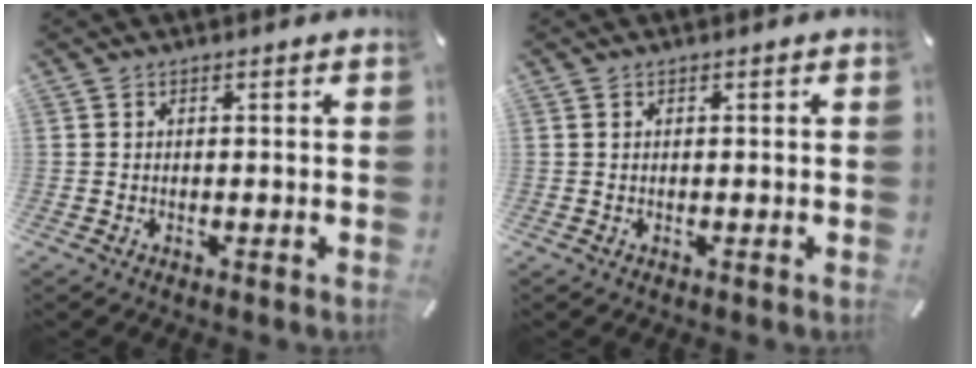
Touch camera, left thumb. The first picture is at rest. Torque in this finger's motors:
{"motor_torque": [0.66, 0.17, -0.19, -0.11, 0.08]}